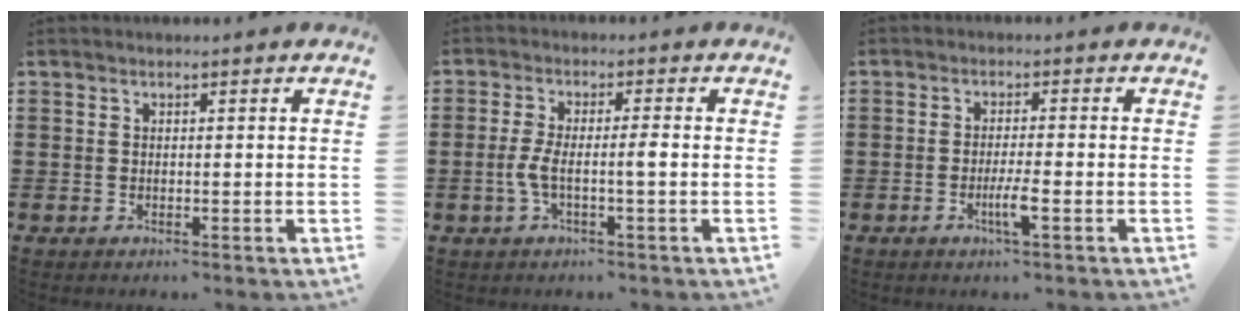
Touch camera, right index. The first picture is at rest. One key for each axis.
{"total": 4.2, "fx": -0.9, "fy": 0.3, "fz": 4.1, "tx": -0.097, "ty": -0.009, "tz": -0.026}
{"total": 3.4, "fx": -1.5, "fy": 0.1, "fz": 3.1, "tx": -0.059, "ty": -0.007, "tz": -0.030}